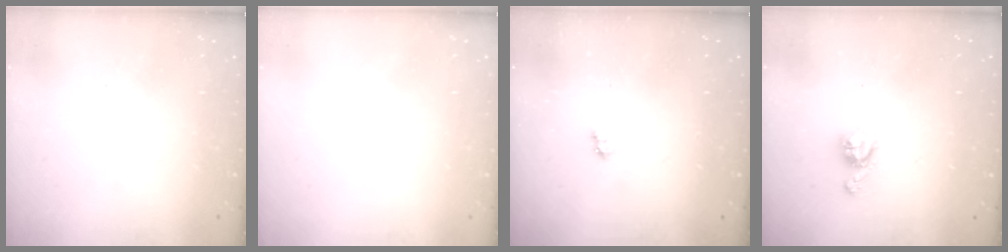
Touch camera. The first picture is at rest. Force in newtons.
{"total": 0.0}
{"total": 2.6, "press": 2.6, "slide": 0.4}
{"total": 6.7, "press": 6.7, "slide": 0.4}